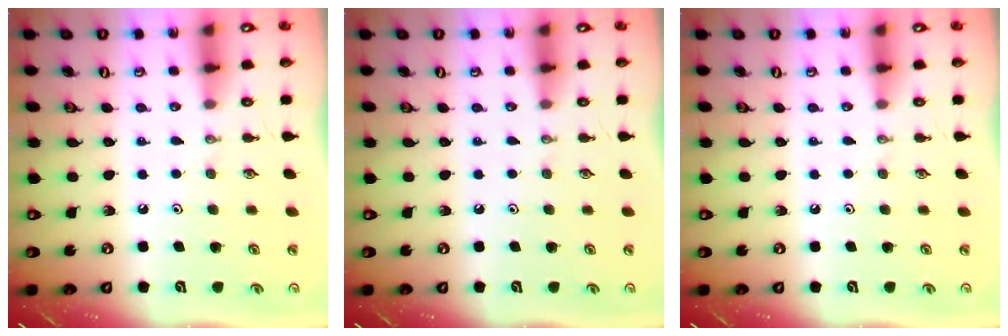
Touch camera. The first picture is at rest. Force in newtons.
{"total": 0.0}
{"total": 0.0}